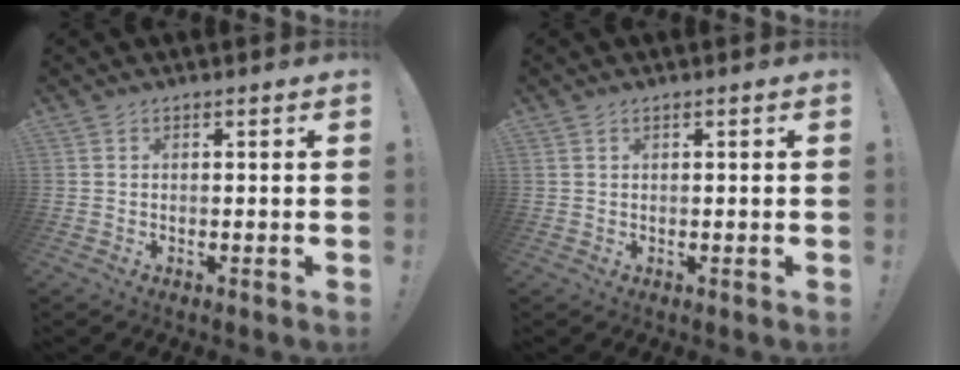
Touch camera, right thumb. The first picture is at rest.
{"total": 0.7, "force": [0.5, 0.2, 0.5], "torque": [-0.010, 0.000, 0.010]}